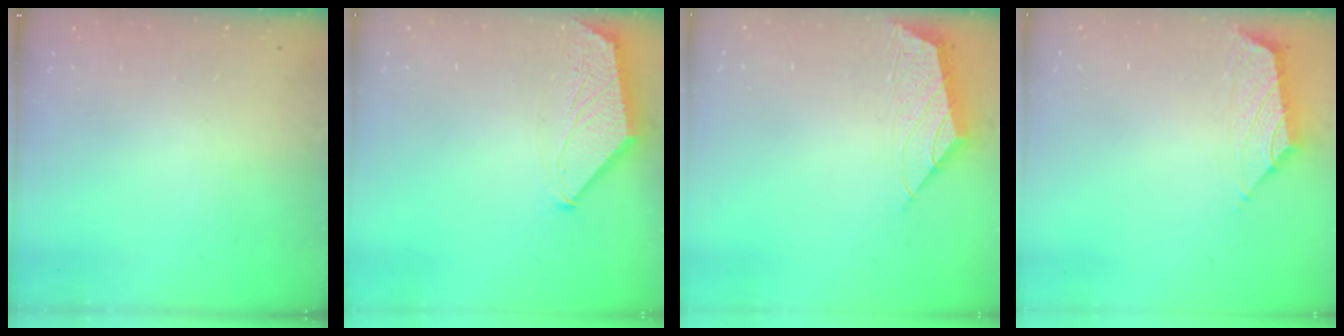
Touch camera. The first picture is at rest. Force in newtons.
{"total": 1.6, "press": 1.6, "slide": 0.3}
{"total": 2.2, "press": 2.1, "slide": 0.5}
{"total": 1.4, "press": 1.2, "slide": 0.6}